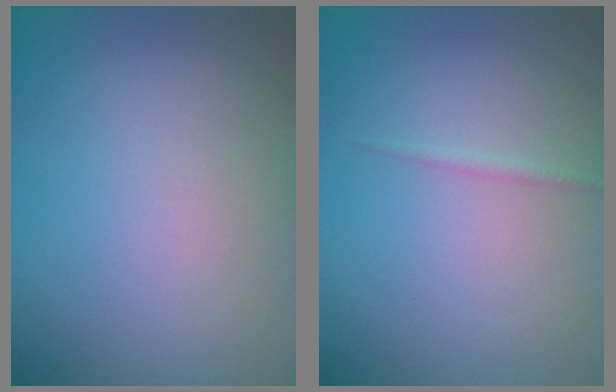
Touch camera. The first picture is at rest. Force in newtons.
{"total": 0.6, "press": 0.6, "slide": 0.0}